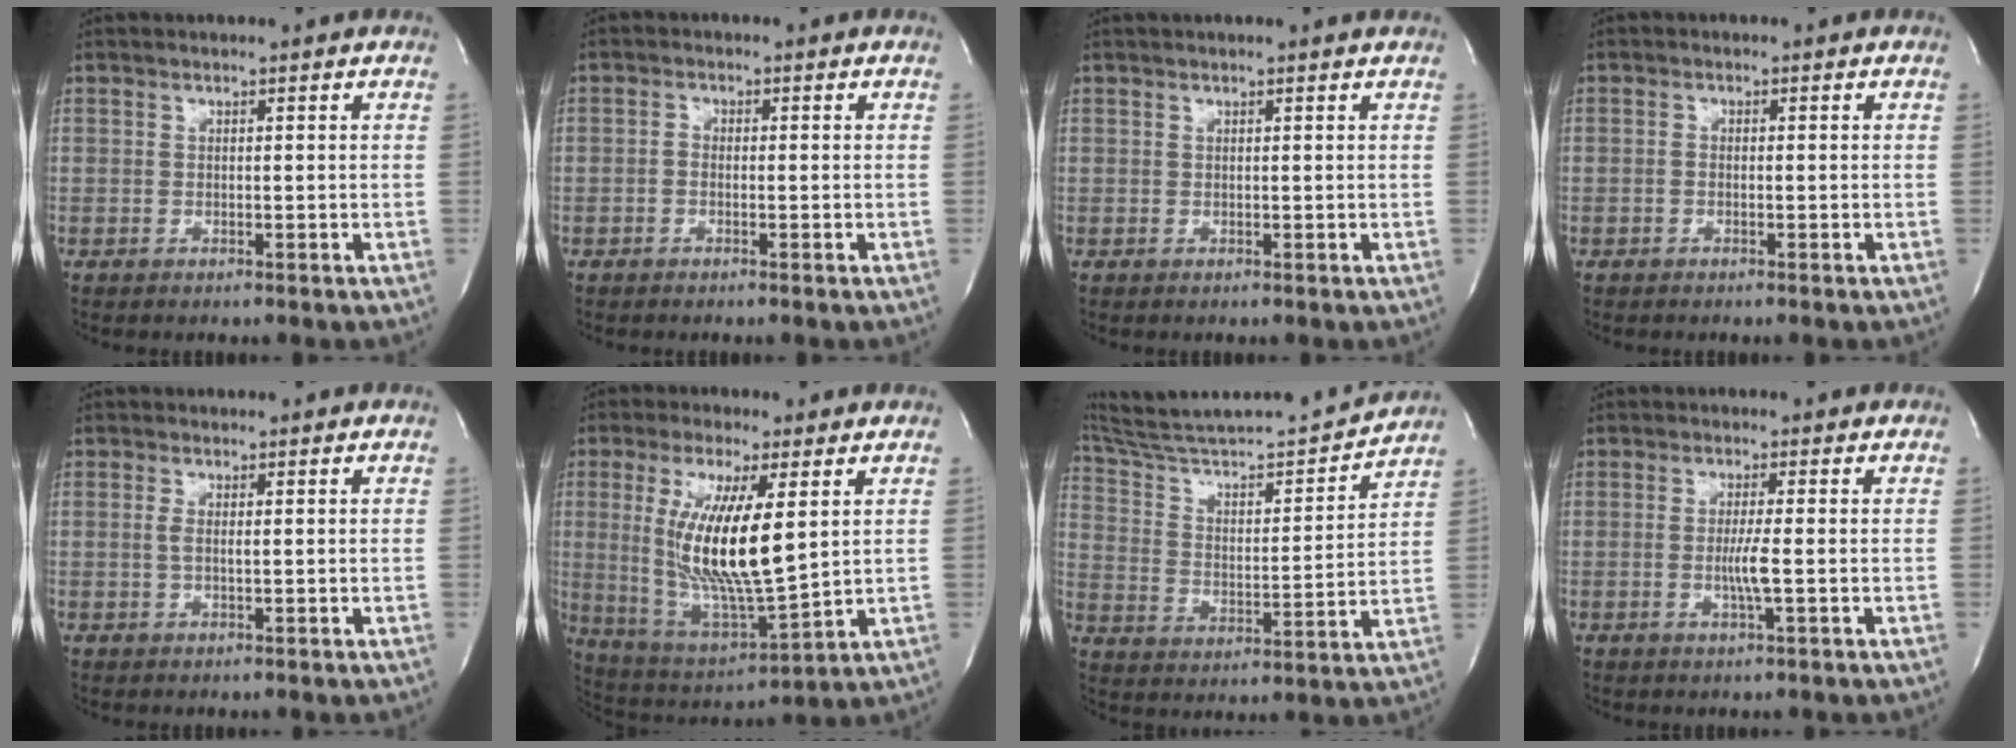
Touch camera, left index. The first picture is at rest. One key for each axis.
{"total": 1.0, "fx": -0.6, "fy": 0.6, "fz": 0.5, "tx": -0.012, "ty": -0.003, "tz": -0.011}
{"total": 3.0, "fx": 2.8, "fy": -0.2, "fz": 0.9, "tx": -0.013, "ty": 0.016, "tz": 0.030}
{"total": 0.6, "fx": -0.5, "fy": 0.3, "fz": 0.3, "tx": -0.008, "ty": -0.004, "tz": -0.010}
{"total": 1.1, "fx": 0.0, "fy": 0.2, "fz": 1.1, "tx": -0.031, "ty": -0.003, "tz": 0.003}
{"total": 15.2, "fx": 2.7, "fy": 2.7, "fz": 14.7, "tx": -0.302, "ty": -0.025, "tz": 0.055}
{"total": 21.3, "fx": 19.9, "fy": 0.5, "fz": 7.7, "tx": -0.140, "ty": -0.028, "tz": 0.310}
{"total": 2.8, "fx": -0.7, "fy": -0.6, "fz": 2.6, "tx": -0.059, "ty": -0.012, "tz": -0.011}